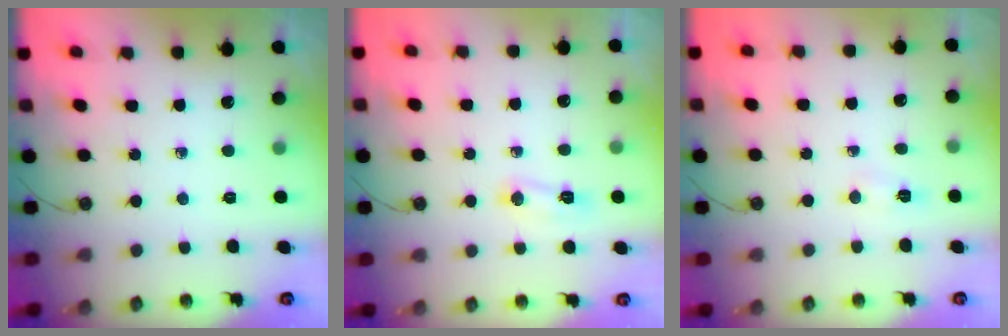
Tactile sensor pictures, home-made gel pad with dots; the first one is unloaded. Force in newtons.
{"total": 14.9, "press": 6.6, "slide": 13.4}
{"total": 2.9, "press": 2.9, "slide": 0.4}